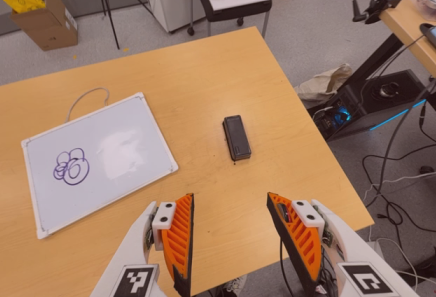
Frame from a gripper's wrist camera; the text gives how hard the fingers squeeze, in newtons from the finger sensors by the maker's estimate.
{"total": 0.0}